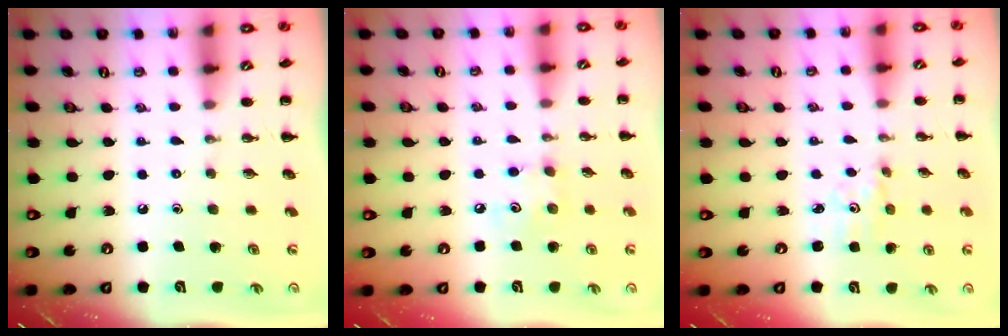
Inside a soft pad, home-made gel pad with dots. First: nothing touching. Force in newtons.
{"total": 4.3, "press": 4.2, "slide": 0.7}
{"total": 2.1, "press": 2.0, "slide": 0.7}